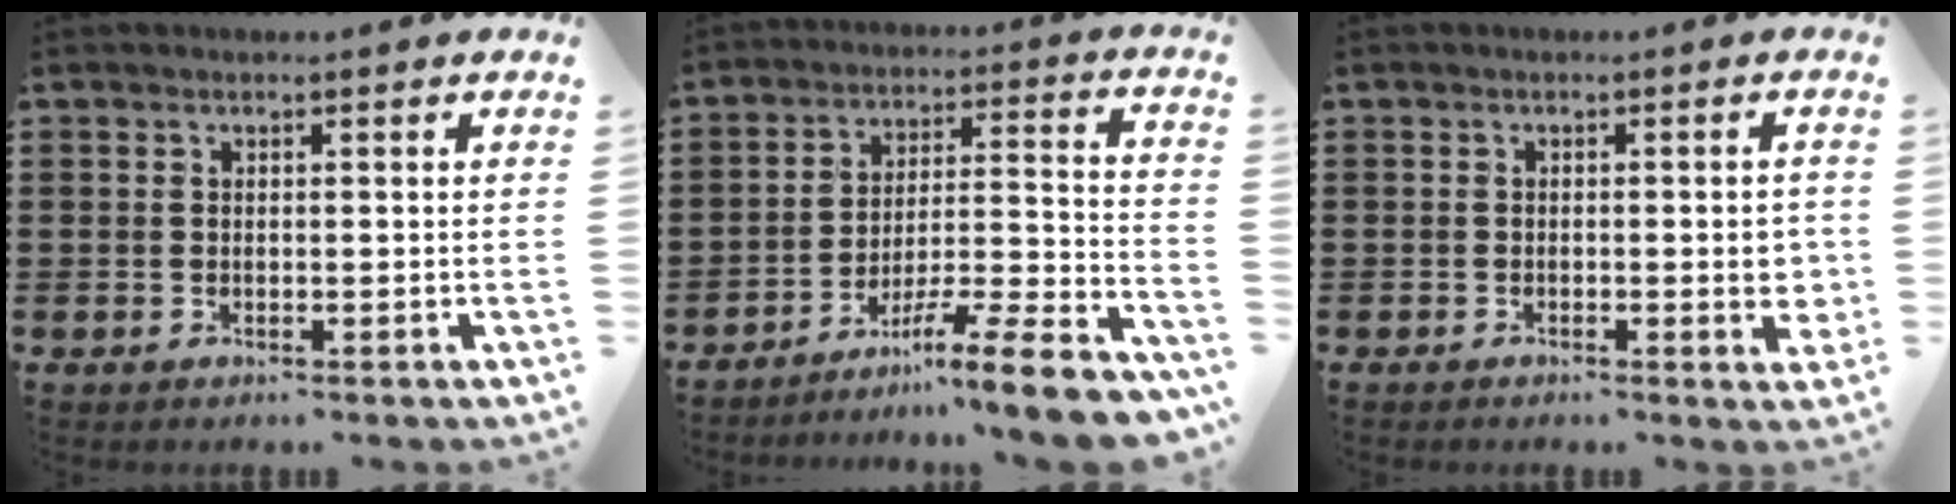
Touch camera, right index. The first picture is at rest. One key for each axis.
{"total": 10.2, "fx": -8.4, "fy": 0.0, "fz": 5.9, "tx": -0.081, "ty": 0.008, "tz": -0.164}
{"total": 3.3, "fx": -0.6, "fy": 1.0, "fz": 3.1, "tx": -0.043, "ty": -0.002, "tz": -0.013}